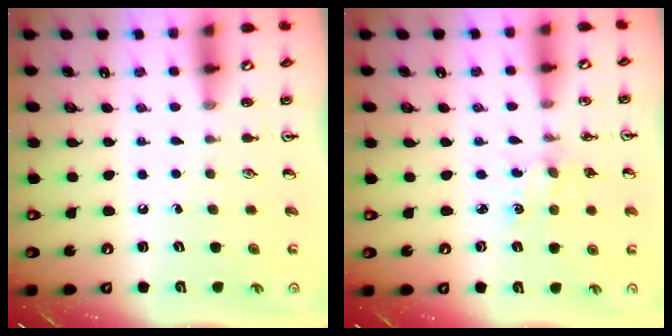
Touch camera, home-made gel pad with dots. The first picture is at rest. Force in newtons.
{"total": 2.8, "press": 2.8, "slide": 0.4}